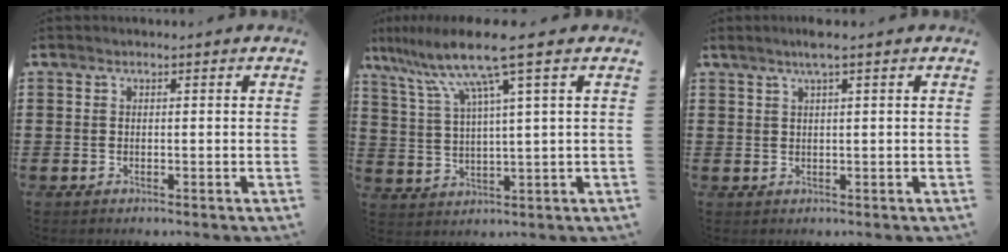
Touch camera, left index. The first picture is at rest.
{"total": 10.1, "force": [6.1, -0.2, 8.1], "torque": [-0.189, -0.024, 0.095]}
{"total": 2.5, "force": [1.4, -0.2, 2.0], "torque": [-0.040, 0.001, 0.025]}